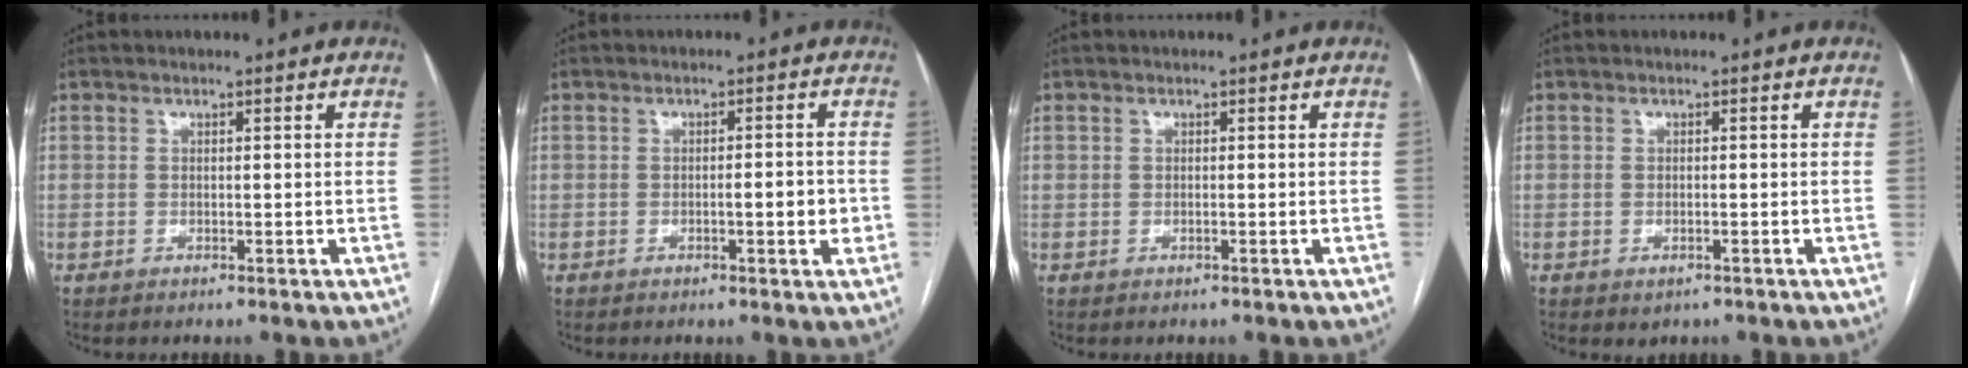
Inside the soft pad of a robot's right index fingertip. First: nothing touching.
{"total": 3.4, "force": [-0.7, 0.8, 3.2], "torque": [-0.046, 0.001, -0.008]}
{"total": 0.0}
{"total": 1.2, "force": [-0.6, 0.7, 0.8], "torque": [-0.012, -0.001, -0.002]}